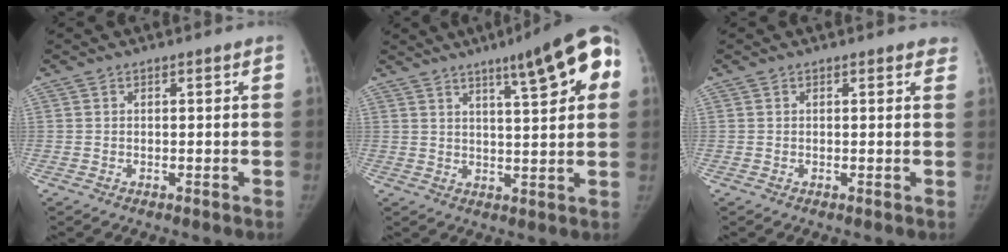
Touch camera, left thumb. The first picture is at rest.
{"total": 13.1, "force": [5.7, 2.5, 11.6], "torque": [-0.140, -0.006, 0.072]}
{"total": 1.6, "force": [1.4, 0.7, 0.5], "torque": [0.009, -0.003, 0.005]}